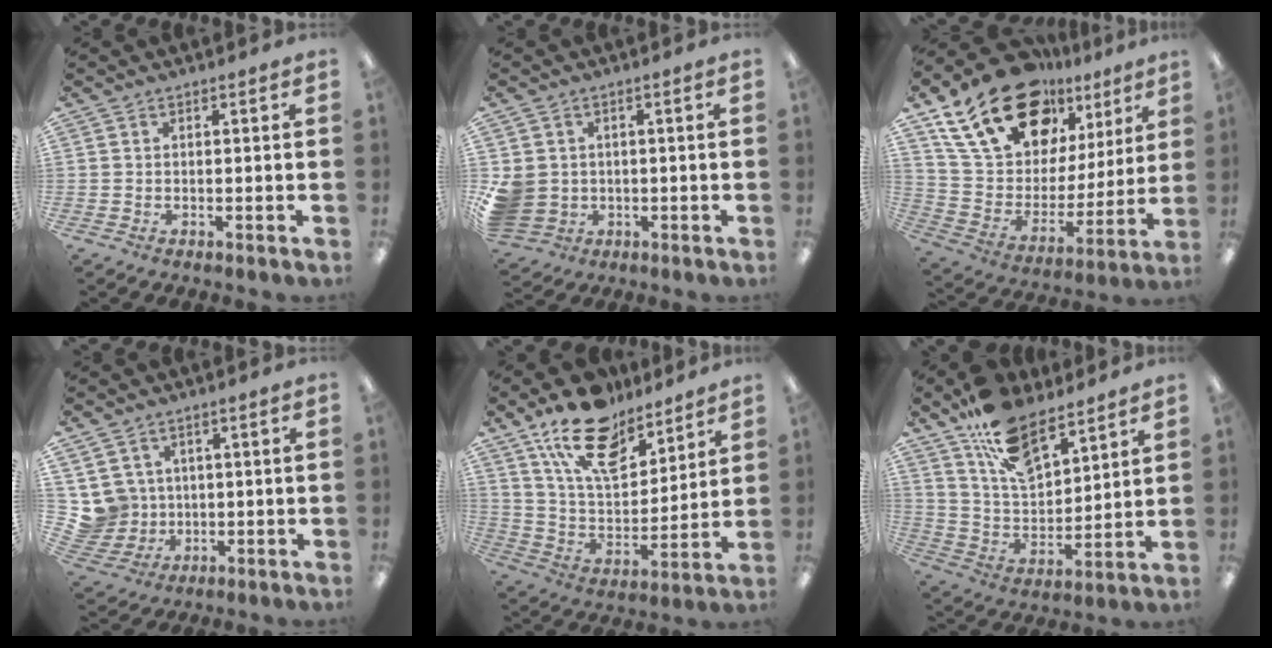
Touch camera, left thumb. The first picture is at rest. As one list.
[{"total": 6.0, "force": [-0.1, 5.6, 2.1], "torque": [-0.059, 0.009, 0.002]}, {"total": 24.1, "force": [16.8, 12.7, 11.6], "torque": [-0.208, -0.099, 0.309]}, {"total": 7.4, "force": [2.0, 7.1, 0.9], "torque": [-0.051, -0.011, 0.044]}, {"total": 18.7, "force": [13.3, 9.0, 9.5], "torque": [-0.172, -0.068, 0.238]}, {"total": 15.4, "force": [10.8, 7.2, 8.3], "torque": [-0.156, -0.052, 0.199]}]